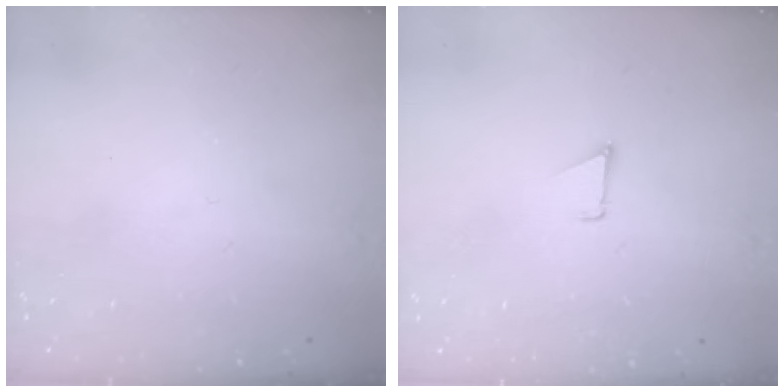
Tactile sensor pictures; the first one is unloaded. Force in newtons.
{"total": 0.9, "press": 0.8, "slide": 0.1}